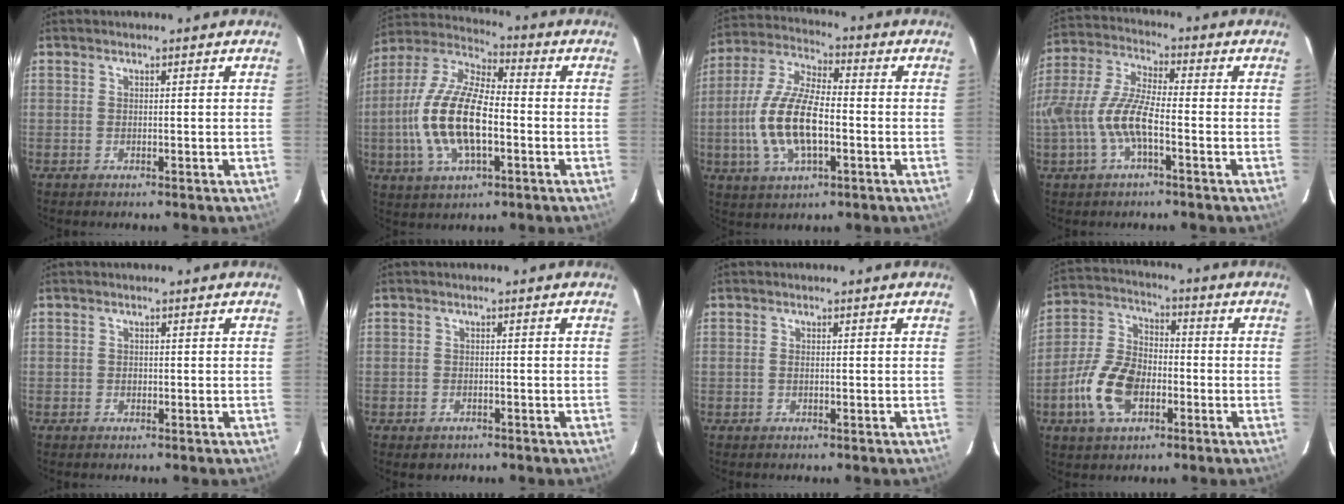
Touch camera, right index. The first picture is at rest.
{"total": 17.3, "force": [-3.2, 7.2, 15.4], "torque": [-0.320, 0.001, -0.063]}
{"total": 14.8, "force": [-2.9, 6.1, 13.2], "torque": [-0.278, 0.001, -0.054]}
{"total": 11.7, "force": [-3.4, 3.7, 10.5], "torque": [-0.231, 0.001, -0.067]}
{"total": 0.7, "force": [-0.2, 0.6, 0.2], "torque": [-0.001, 0.000, -0.004]}
{"total": 2.3, "force": [-1.3, 1.8, 0.6], "torque": [-0.016, -0.001, -0.013]}
{"total": 0.6, "force": [-0.1, 0.4, 0.5], "torque": [-0.010, 0.000, -0.003]}
{"total": 12.7, "force": [-4.6, 7.6, 9.0], "torque": [-0.198, 0.013, -0.083]}